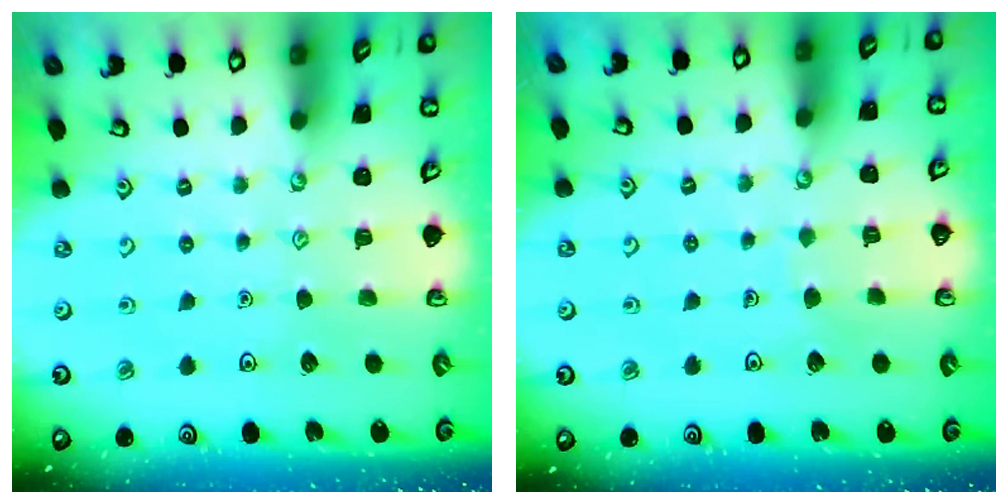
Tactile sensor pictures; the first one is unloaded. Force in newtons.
{"total": 1.8, "press": 1.8, "slide": 0.0}